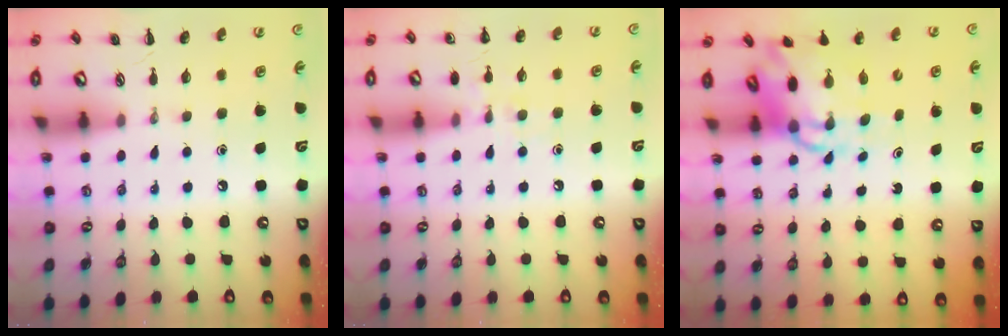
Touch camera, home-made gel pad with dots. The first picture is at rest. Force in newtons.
{"total": 6.5, "press": 6.4, "slide": 1.3}
{"total": 9.0, "press": 8.6, "slide": 2.6}